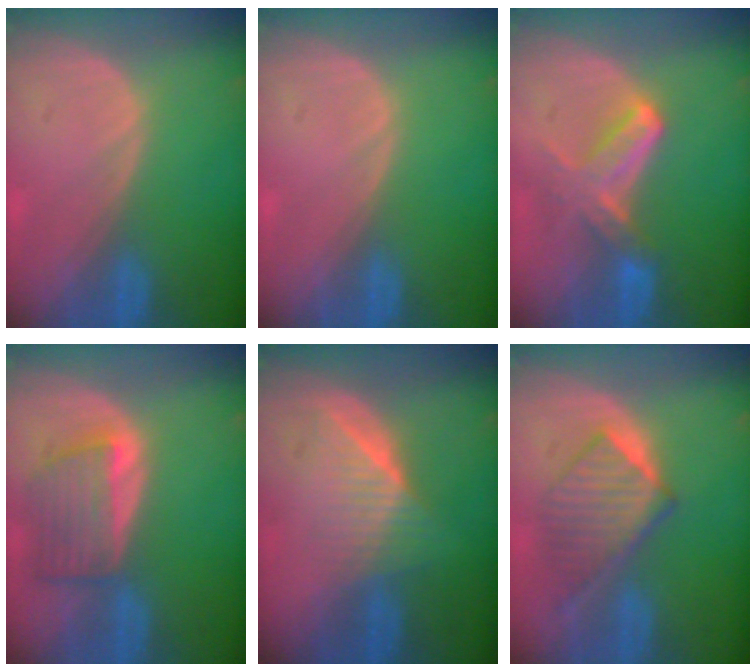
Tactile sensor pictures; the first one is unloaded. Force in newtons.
{"total": 0.0}
{"total": 5.8, "press": 5.8, "slide": 0.3}
{"total": 6.4, "press": 6.4, "slide": 0.8}
{"total": 6.3, "press": 5.8, "slide": 2.6}
{"total": 6.7, "press": 6.6, "slide": 0.6}